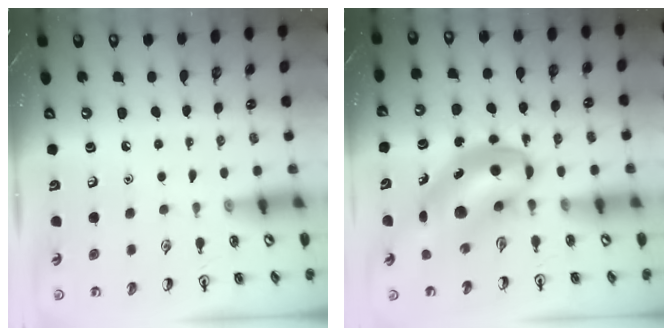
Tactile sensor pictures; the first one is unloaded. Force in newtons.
{"total": 10.3, "press": 9.9, "slide": 3.0}